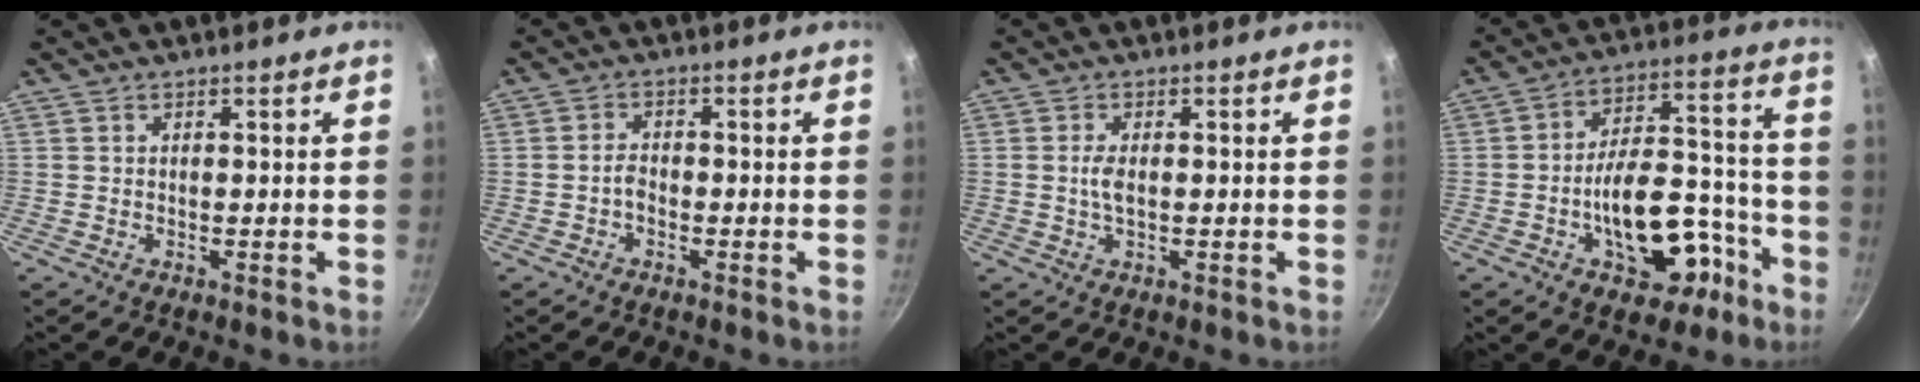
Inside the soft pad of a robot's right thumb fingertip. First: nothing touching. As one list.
[{"total": 2.2, "force": [-1.0, 1.4, 1.4], "torque": [-0.020, 0.017, -0.020]}, {"total": 2.7, "force": [0.0, 1.3, 2.4], "torque": [-0.050, 0.003, -0.003]}, {"total": 17.5, "force": [-7.2, 9.8, 12.6], "torque": [-0.143, 0.074, -0.091]}]